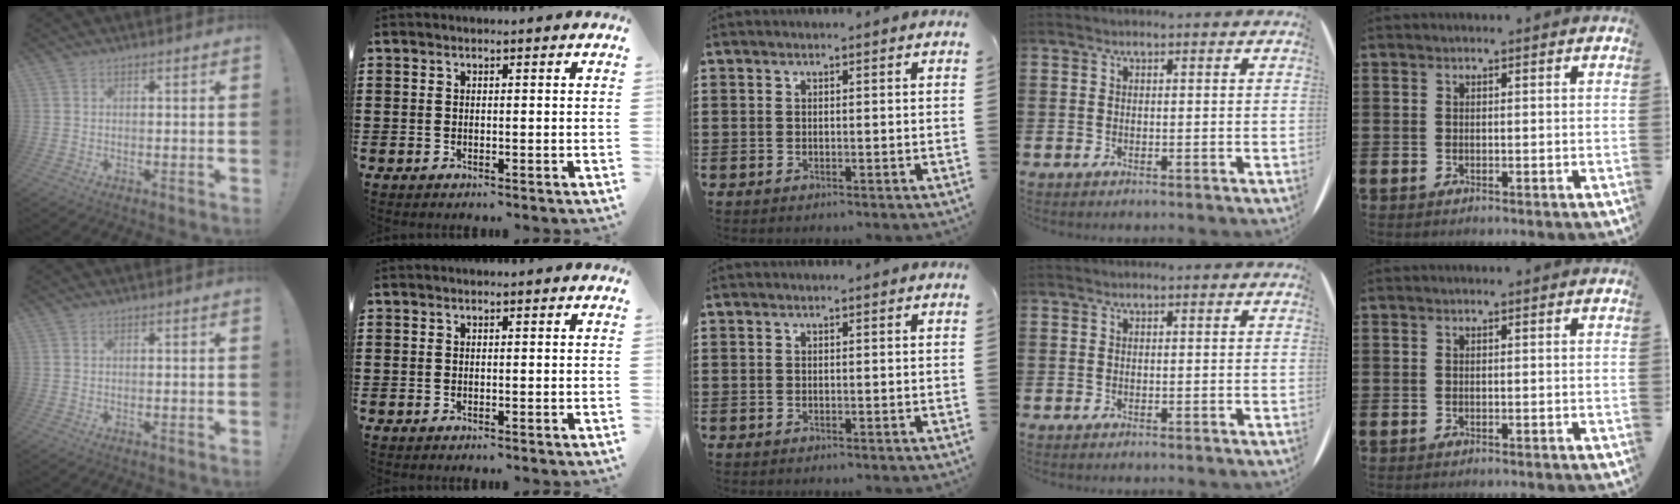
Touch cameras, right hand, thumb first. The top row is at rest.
{}